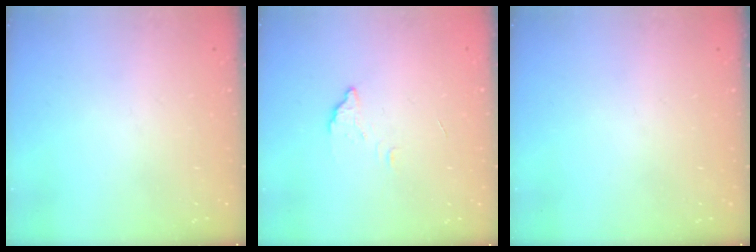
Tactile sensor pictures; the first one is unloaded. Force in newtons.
{"total": 2.8, "press": 2.8, "slide": 0.2}
{"total": 0.0}